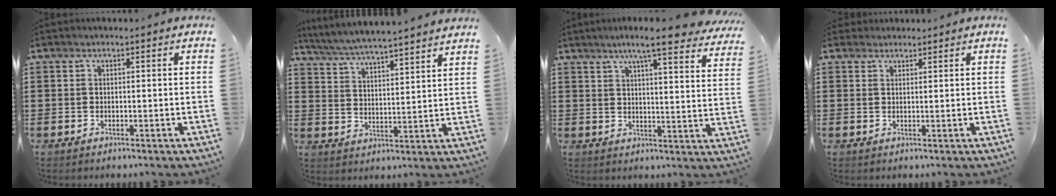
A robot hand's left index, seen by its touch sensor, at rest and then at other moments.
{"total": 5.1, "force": [4.9, -0.9, 1.2], "torque": [-0.046, -0.037, 0.081]}
{"total": 7.4, "force": [6.1, -0.2, 4.2], "torque": [-0.083, -0.026, 0.100]}
{"total": 1.7, "force": [1.6, 0.6, 0.1], "torque": [-0.005, 0.002, 0.033]}